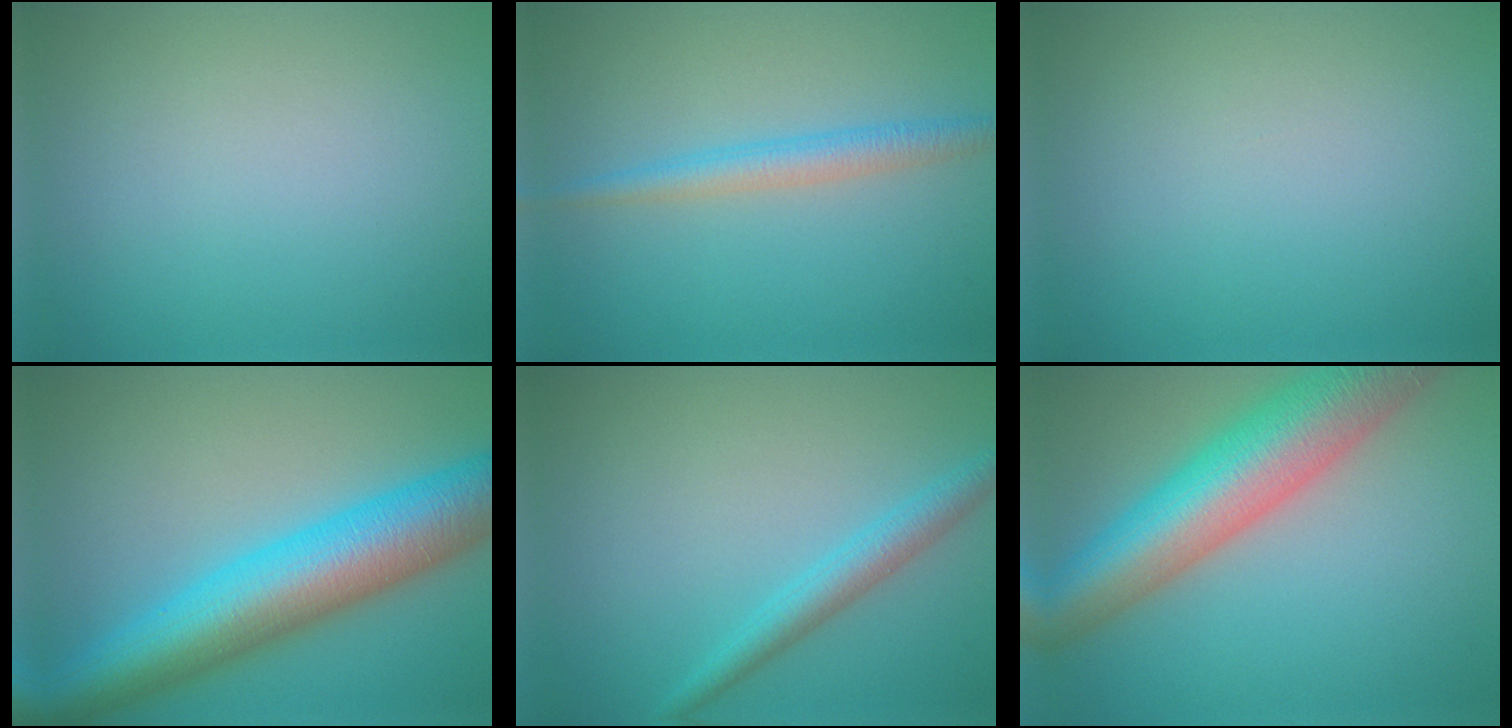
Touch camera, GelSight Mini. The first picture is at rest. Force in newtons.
{"total": 2.7, "press": 2.7, "slide": 0.1}
{"total": 0.0}
{"total": 11.0, "press": 11.0, "slide": 0.0}
{"total": 2.9, "press": 2.9, "slide": 0.1}
{"total": 11.3, "press": 11.3, "slide": 0.6}